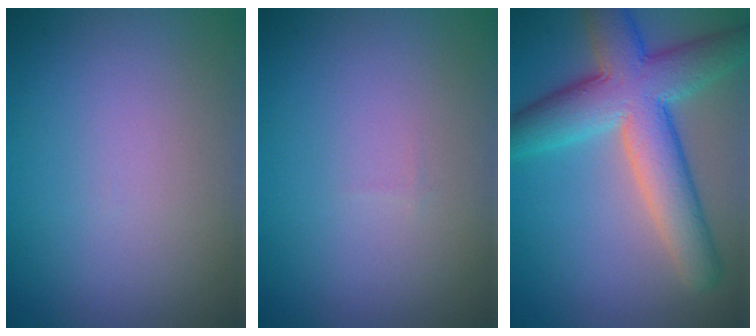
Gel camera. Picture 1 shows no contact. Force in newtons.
{"total": 0.0}
{"total": 9.0, "press": 9.0, "slide": 0.4}